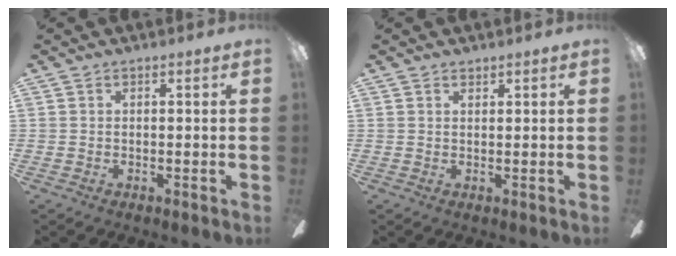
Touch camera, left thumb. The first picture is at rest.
{"total": 0.9, "force": [0.9, 0.3, 0.2], "torque": [-0.005, 0.000, 0.017]}